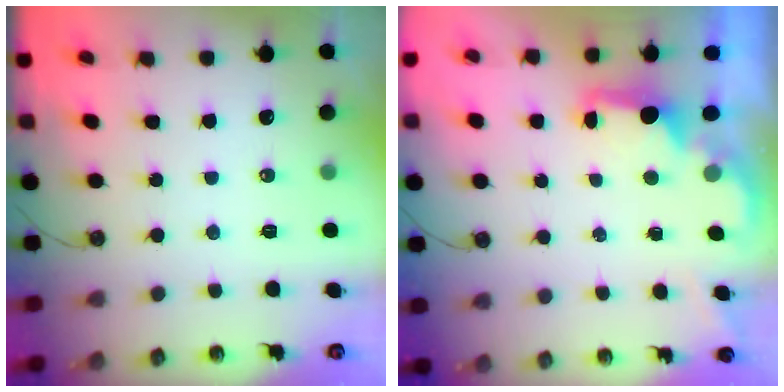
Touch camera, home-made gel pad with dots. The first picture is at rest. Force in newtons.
{"total": 1.9, "press": 1.8, "slide": 0.8}